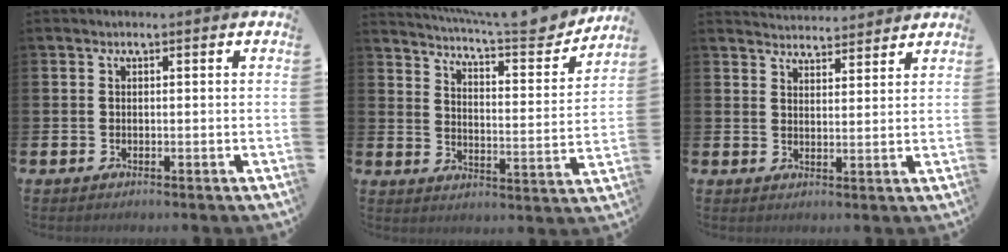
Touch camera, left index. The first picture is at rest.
{"total": 7.8, "force": [7.3, 0.6, 2.6], "torque": [-0.068, -0.056, 0.122]}
{"total": 4.0, "force": [3.9, 0.5, -0.3], "torque": [-0.004, -0.022, 0.073]}